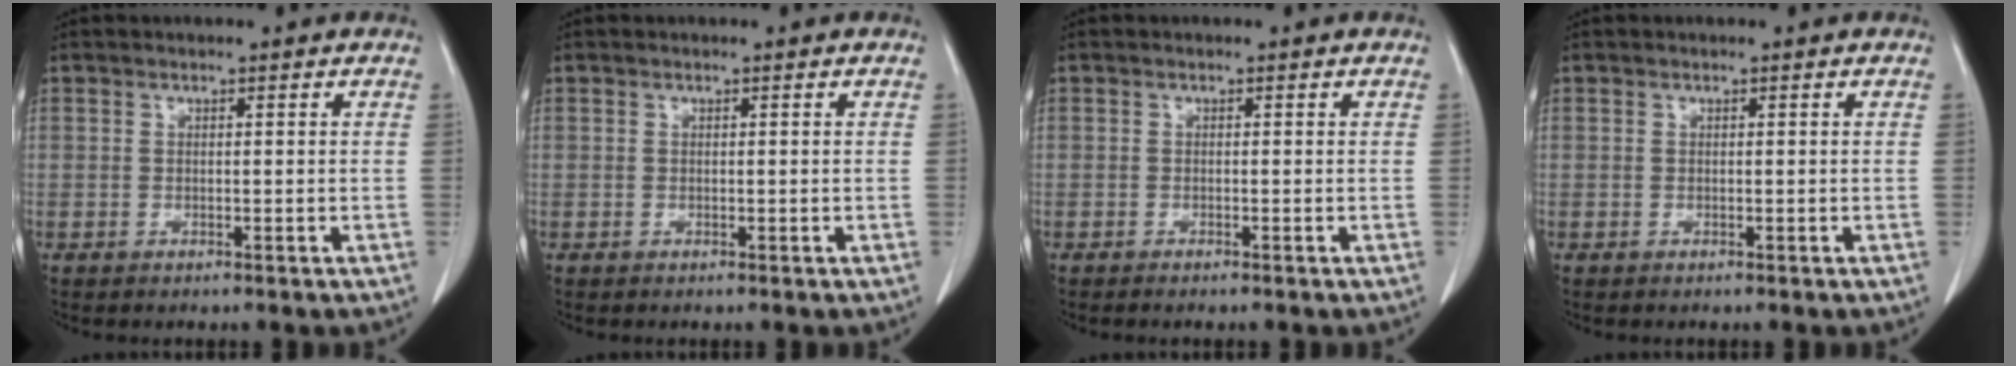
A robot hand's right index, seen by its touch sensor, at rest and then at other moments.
{"total": 0.0}
{"total": 0.8, "force": [-0.7, 0.0, 0.4], "torque": [-0.008, -0.002, -0.010]}
{"total": 0.0}